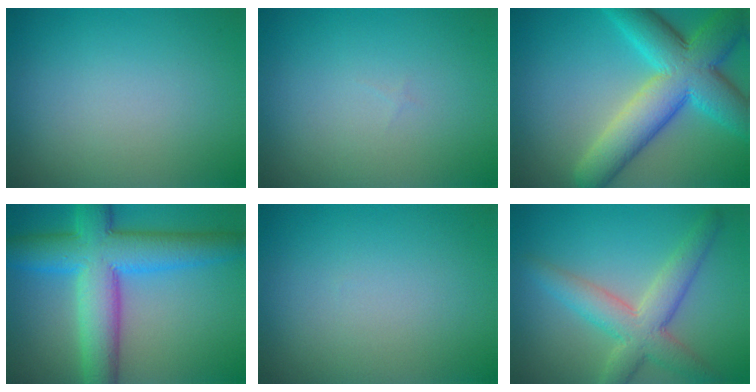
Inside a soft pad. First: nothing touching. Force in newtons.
{"total": 0.0}
{"total": 10.4, "press": 10.4, "slide": 0.1}
{"total": 10.2, "press": 10.2, "slide": 0.1}
{"total": 0.0}
{"total": 5.4, "press": 5.4, "slide": 0.4}